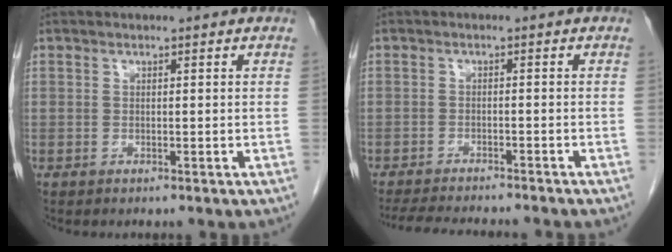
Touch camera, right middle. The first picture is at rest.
{"total": 12.2, "force": [-11.0, 1.5, 5.1], "torque": [-0.075, -0.016, -0.150]}